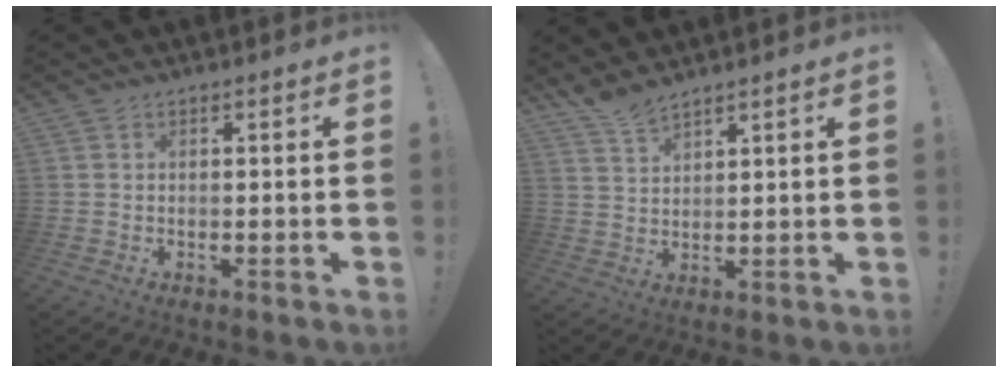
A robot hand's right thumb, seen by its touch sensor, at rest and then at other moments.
{"total": 4.9, "force": [4.5, 0.8, 1.8], "torque": [-0.034, -0.031, 0.082]}